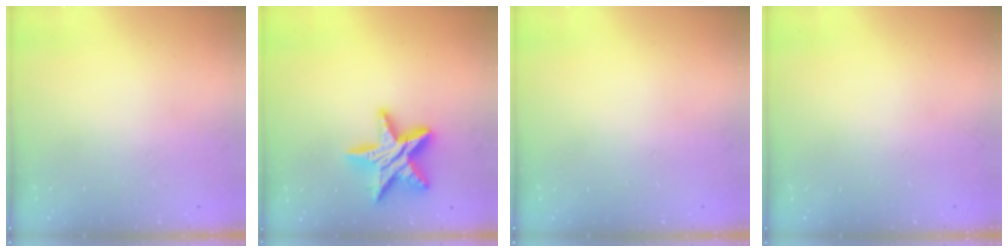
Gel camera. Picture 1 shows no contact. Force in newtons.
{"total": 16.1, "press": 16.1, "slide": 0.9}
{"total": 0.0}
{"total": 0.0}